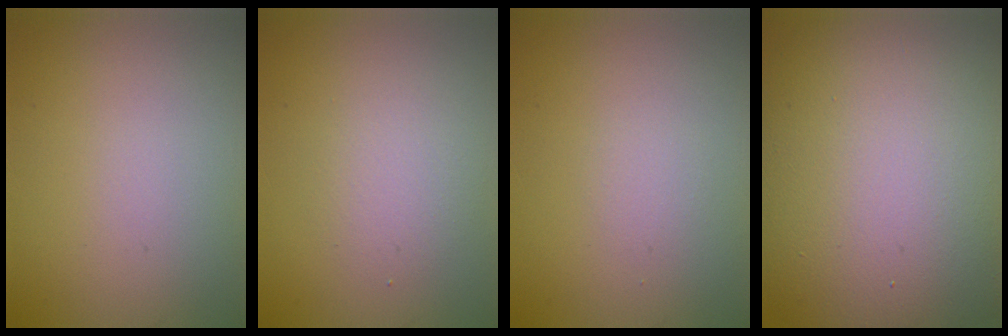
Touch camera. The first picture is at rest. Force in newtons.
{"total": 2.2, "press": 2.2, "slide": 0.2}
{"total": 0.7, "press": 0.7, "slide": 0.1}
{"total": 18.3, "press": 18.2, "slide": 1.2}